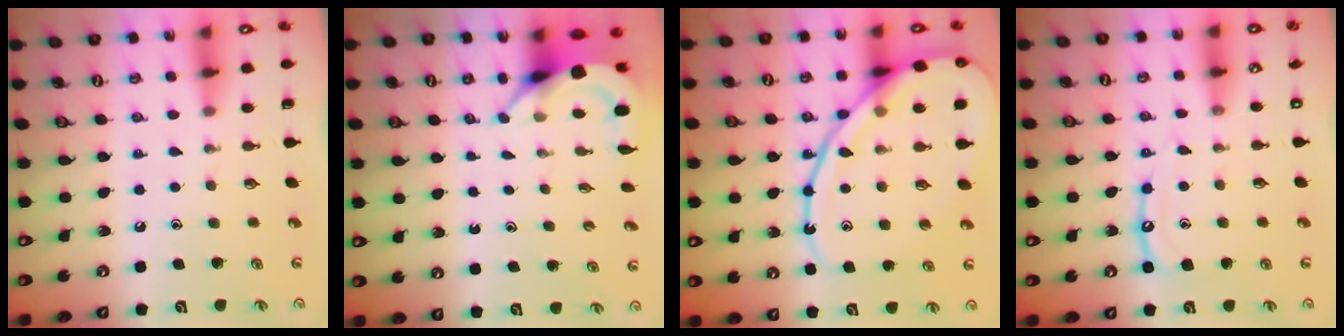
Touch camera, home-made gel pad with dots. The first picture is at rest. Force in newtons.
{"total": 3.8, "press": 3.8, "slide": 0.1}
{"total": 19.0, "press": 18.9, "slide": 2.0}
{"total": 9.2, "press": 9.2, "slide": 0.8}